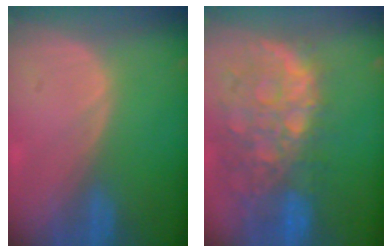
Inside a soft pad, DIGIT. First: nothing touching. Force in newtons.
{"total": 12.8, "press": 10.5, "slide": 7.3}